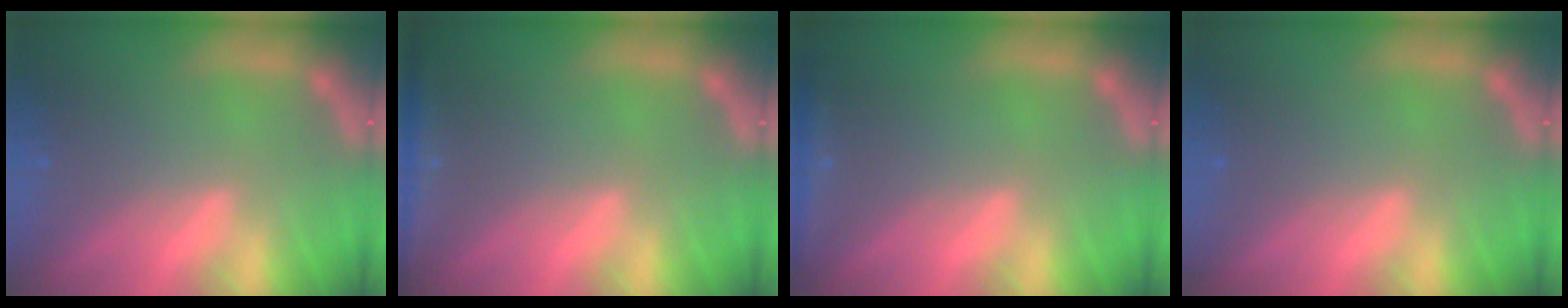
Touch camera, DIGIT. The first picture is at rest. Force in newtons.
{"total": 3.5}
{"total": 1.9}
{"total": 0.0}